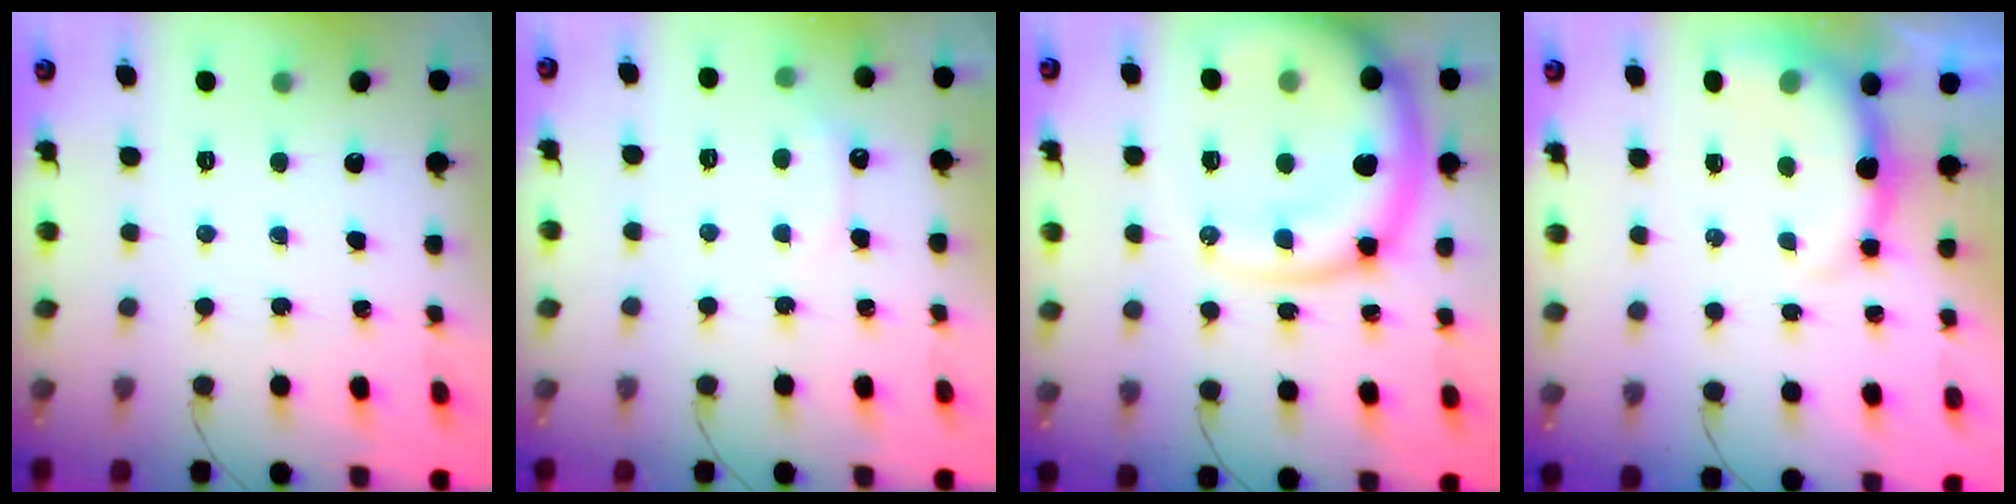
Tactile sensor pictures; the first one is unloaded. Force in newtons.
{"total": 4.4, "press": 4.4, "slide": 0.7}
{"total": 16.4, "press": 15.8, "slide": 4.5}
{"total": 6.9, "press": 6.8, "slide": 1.3}